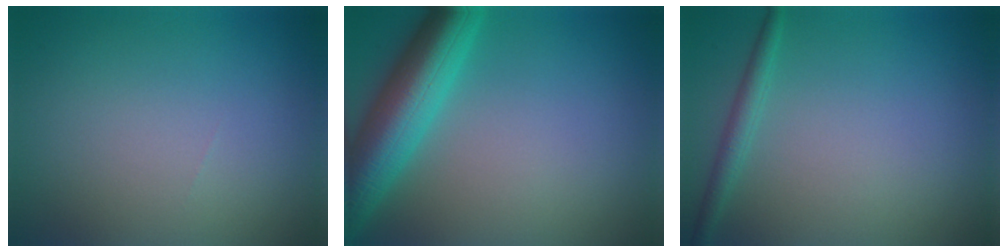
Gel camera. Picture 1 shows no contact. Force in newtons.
{"total": 8.0, "press": 8.0, "slide": 0.3}
{"total": 1.6, "press": 1.6, "slide": 0.0}